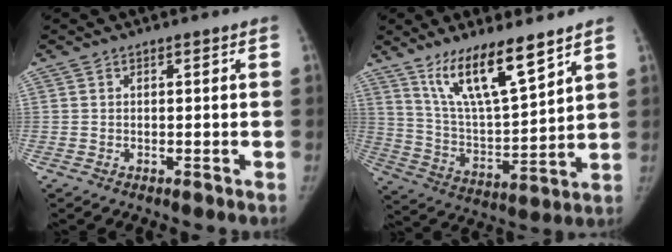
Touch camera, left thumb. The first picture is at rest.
{"total": 15.1, "force": [10.3, 3.5, 10.5], "torque": [-0.171, -0.061, 0.202]}